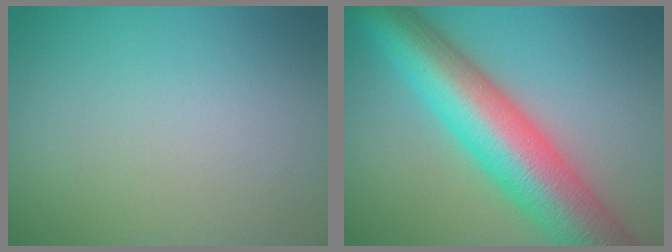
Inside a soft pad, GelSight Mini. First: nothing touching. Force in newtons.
{"total": 11.5, "press": 11.5, "slide": 0.3}